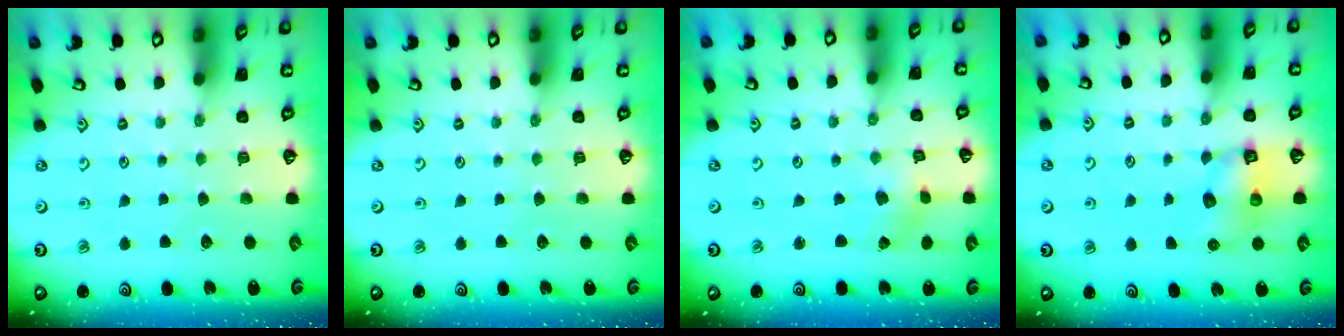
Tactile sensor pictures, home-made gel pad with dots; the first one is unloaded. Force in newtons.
{"total": 0.0}
{"total": 1.4, "press": 1.4, "slide": 0.1}
{"total": 9.2, "press": 9.2, "slide": 0.4}